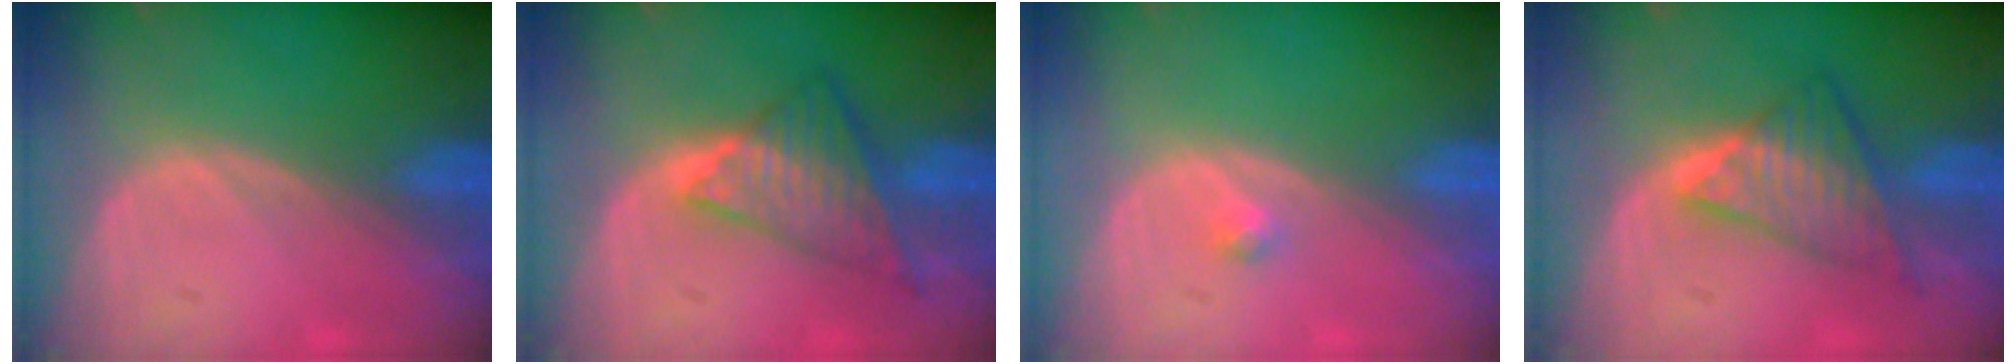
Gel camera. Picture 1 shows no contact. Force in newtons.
{"total": 7.2, "press": 6.5, "slide": 3.2}
{"total": 0.9, "press": 0.7, "slide": 0.6}
{"total": 6.3, "press": 6.2, "slide": 1.4}